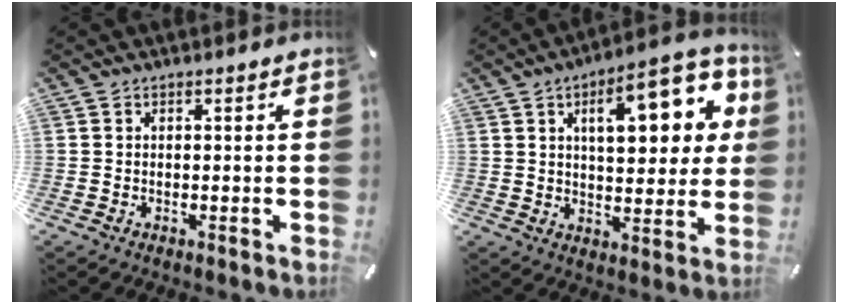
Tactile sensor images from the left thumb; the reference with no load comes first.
{"total": 18.1, "force": [6.7, 8.0, 14.9], "torque": [-0.206, -0.012, 0.100]}